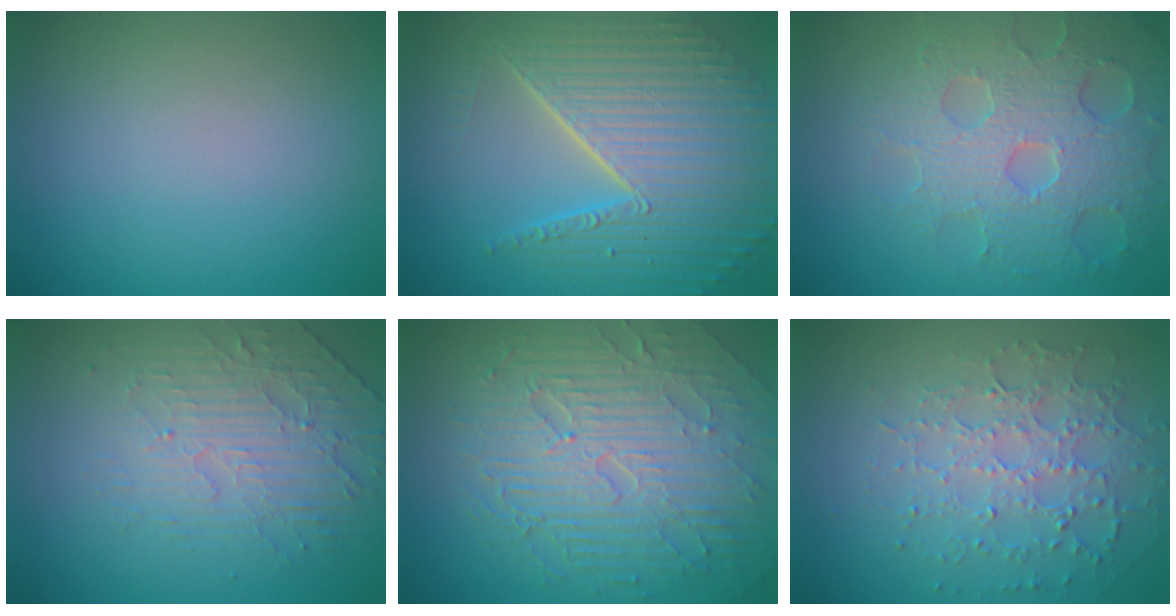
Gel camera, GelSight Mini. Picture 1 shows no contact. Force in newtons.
{"total": 9.9, "press": 6.3, "slide": 7.7}
{"total": 6.5, "press": 5.3, "slide": 3.9}
{"total": 4.6, "press": 3.2, "slide": 3.2}
{"total": 9.4, "press": 6.2, "slide": 7.1}
{"total": 4.8, "press": 3.5, "slide": 3.4}